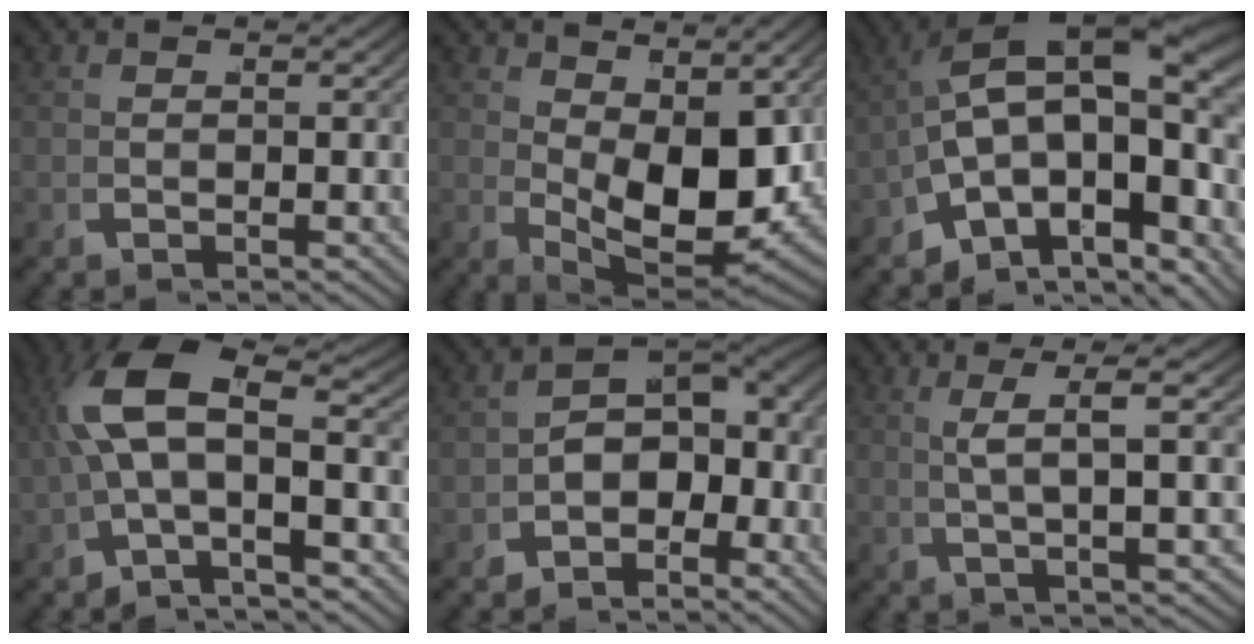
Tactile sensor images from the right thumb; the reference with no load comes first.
{"total": 10.0, "force": [1.6, 5.4, 8.2], "torque": [-0.146, -0.039, 0.048]}
{"total": 15.7, "force": [-1.5, 10.3, 11.7], "torque": [-0.223, -0.056, -0.005]}
{"total": 8.8, "force": [0.5, 4.8, 7.3], "torque": [-0.162, -0.010, 0.013]}
{"total": 7.6, "force": [-0.6, 5.1, 5.6], "torque": [-0.080, -0.008, -0.009]}
{"total": 6.0, "force": [2.6, 0.5, 5.4], "torque": [-0.081, 0.023, 0.039]}